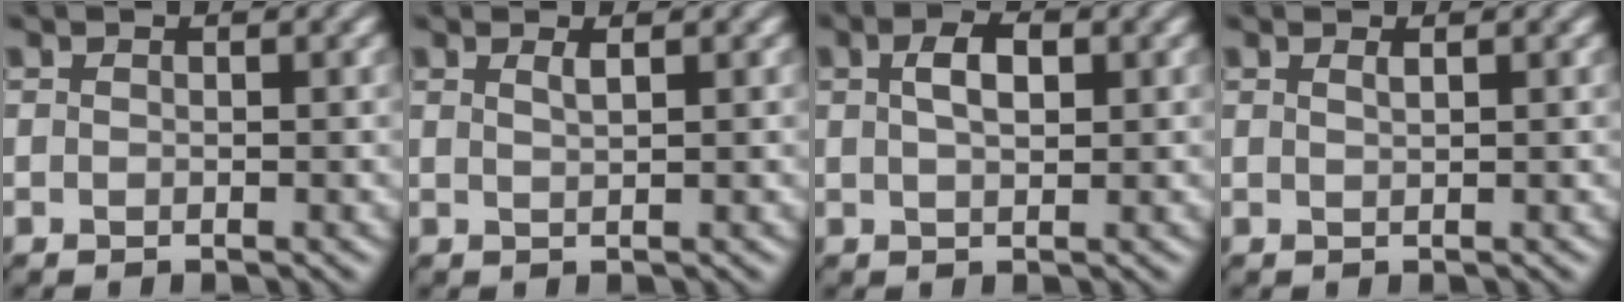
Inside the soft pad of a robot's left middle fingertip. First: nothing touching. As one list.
[{"total": 1.1, "force": [0.6, 0.3, 0.9], "torque": [-0.007, 0.002, 0.008]}, {"total": 2.8, "force": [0.9, 1.3, 2.3], "torque": [-0.042, 0.005, 0.016]}, {"total": 0.7, "force": [0.4, 0.2, 0.6], "torque": [-0.003, 0.002, 0.006]}]